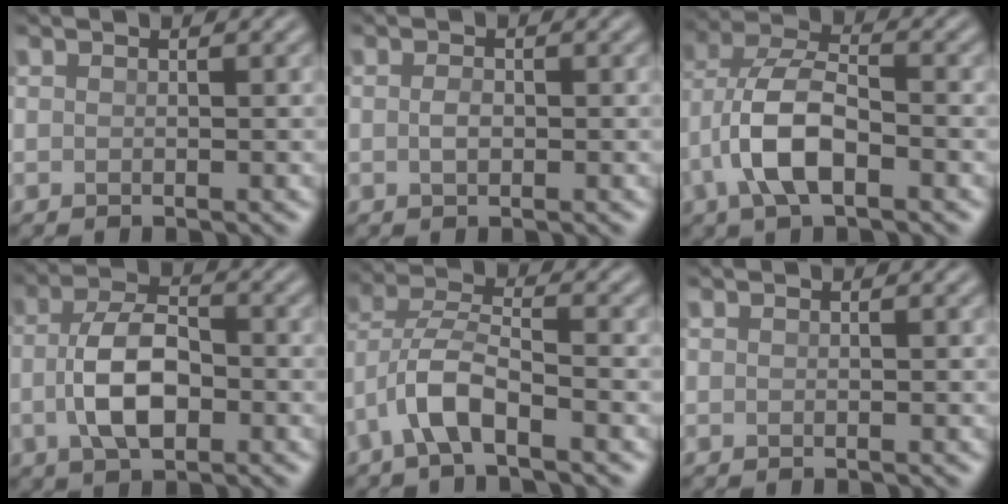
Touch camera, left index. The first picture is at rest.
{"total": 1.2, "force": [-0.4, 0.7, 0.9], "torque": [-0.021, -0.002, -0.009]}
{"total": 6.7, "force": [-2.6, 3.1, 5.4], "torque": [-0.113, 0.006, -0.058]}
{"total": 6.0, "force": [-1.3, 3.2, 4.9], "torque": [-0.101, -0.003, -0.029]}
{"total": 5.0, "force": [-2.9, 1.5, 3.7], "torque": [-0.077, 0.009, -0.066]}
{"total": 0.0}